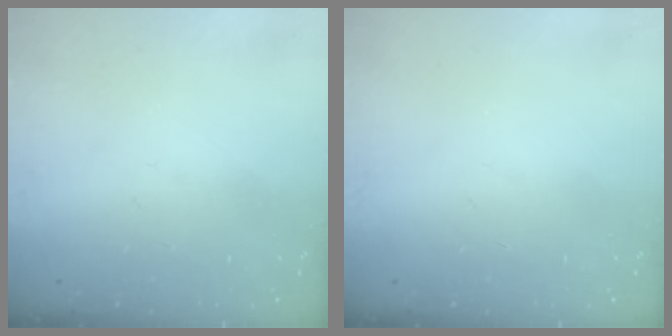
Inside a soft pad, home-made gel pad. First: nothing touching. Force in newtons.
{"total": 0.0}